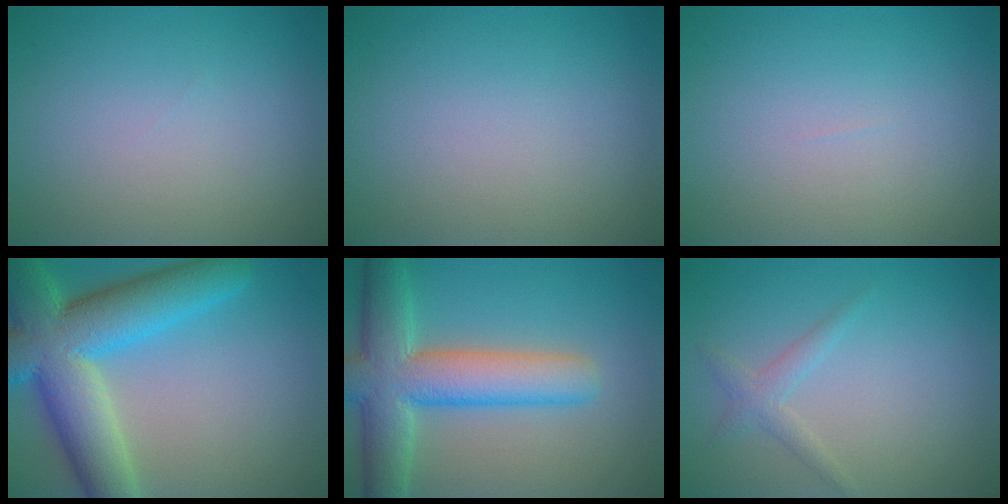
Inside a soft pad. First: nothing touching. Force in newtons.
{"total": 0.0}
{"total": 0.0}
{"total": 10.9, "press": 10.9, "slide": 0.6}
{"total": 8.7, "press": 8.7, "slide": 0.5}
{"total": 1.6, "press": 1.6, "slide": 0.1}